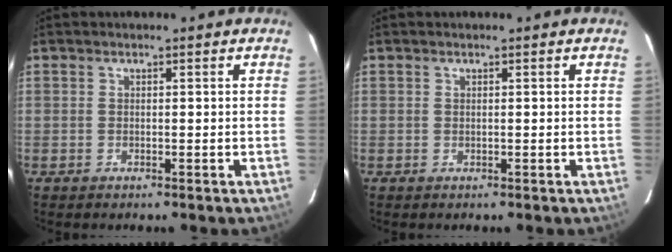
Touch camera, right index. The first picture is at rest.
{"total": 0.0}